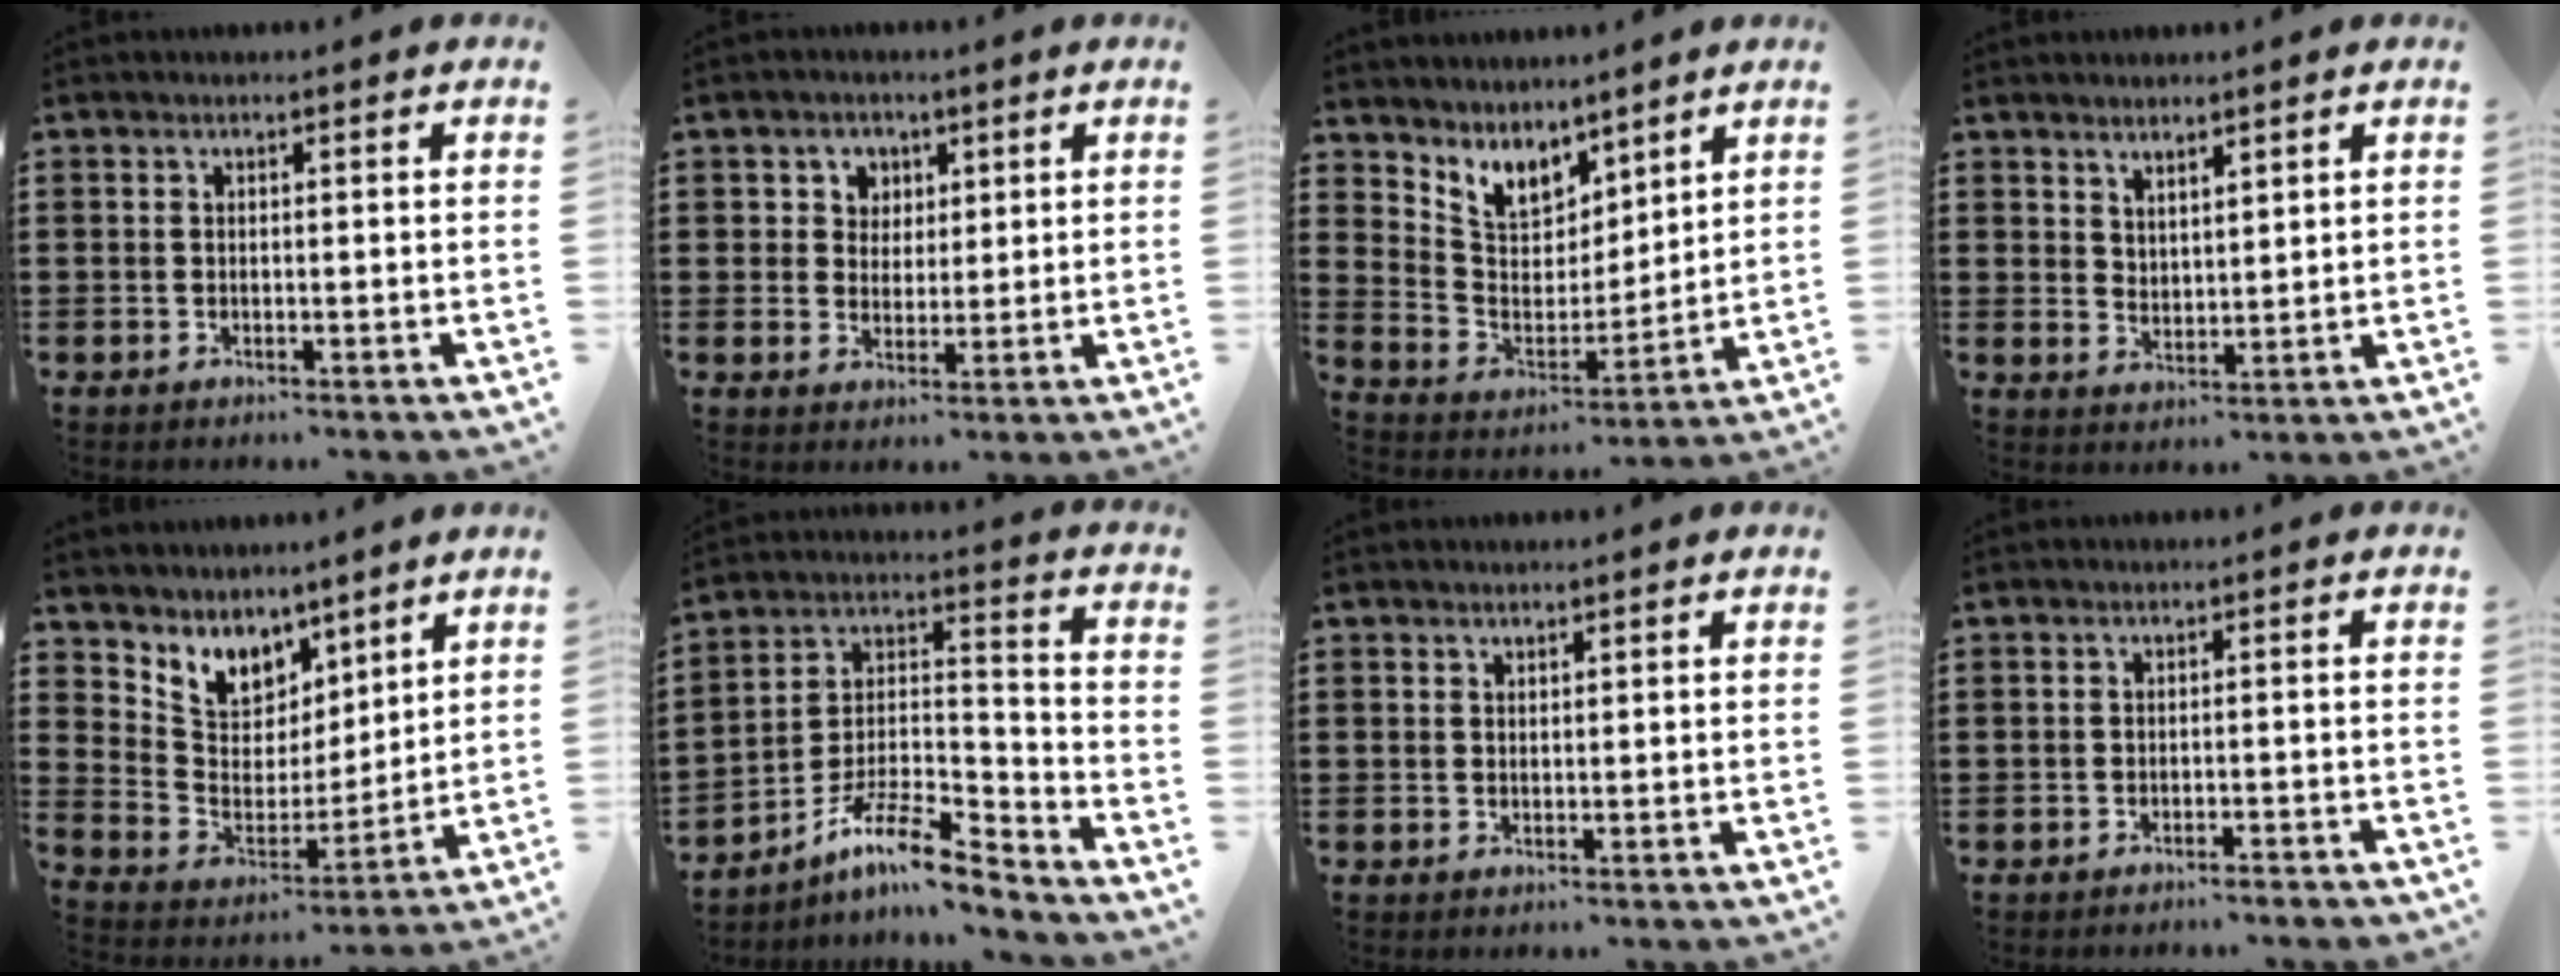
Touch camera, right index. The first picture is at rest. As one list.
[{"total": 3.3, "force": [1.5, 3.0, -0.1], "torque": [-0.017, 0.013, 0.025]}, {"total": 6.4, "force": [5.5, 3.1, 0.9], "torque": [-0.054, -0.037, 0.103]}, {"total": 2.9, "force": [2.8, 0.7, -0.2], "torque": [-0.005, -0.002, 0.056]}, {"total": 6.8, "force": [5.3, 4.3, 0.3], "torque": [-0.054, -0.042, 0.101]}, {"total": 9.8, "force": [-7.8, 1.9, 5.6], "torque": [-0.116, 0.004, -0.157]}, {"total": 0.9, "force": [0.8, 0.4, 0.0], "torque": [-0.002, 0.001, 0.015]}, {"total": 1.3, "force": [-1.2, 0.0, 0.4], "torque": [-0.010, 0.001, -0.023]}]